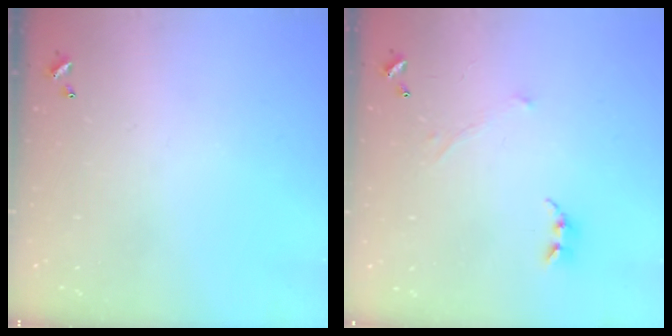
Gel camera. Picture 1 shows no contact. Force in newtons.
{"total": 0.7, "press": 0.4, "slide": 0.5}